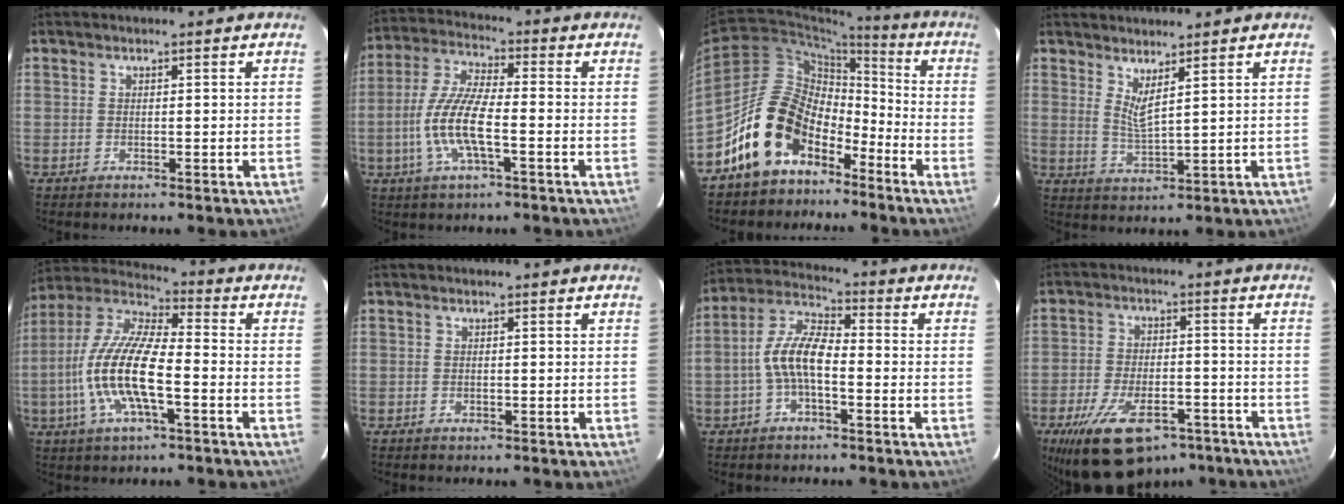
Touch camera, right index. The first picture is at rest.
{"total": 11.3, "force": [-3.1, 3.0, 10.4], "torque": [-0.222, 0.000, -0.063]}
{"total": 14.9, "force": [-9.5, 9.3, 6.8], "torque": [-0.127, 0.028, -0.151]}
{"total": 3.9, "force": [2.9, 0.1, 2.6], "torque": [-0.048, -0.013, 0.051]}
{"total": 16.0, "force": [-4.1, 4.9, 14.7], "torque": [-0.299, -0.001, -0.086]}
{"total": 0.0}
{"total": 8.6, "force": [-2.2, 3.6, 7.5], "torque": [-0.161, 0.019, -0.044]}
{"total": 17.4, "force": [-11.3, 8.1, 10.4], "torque": [-0.214, -0.020, -0.178]}